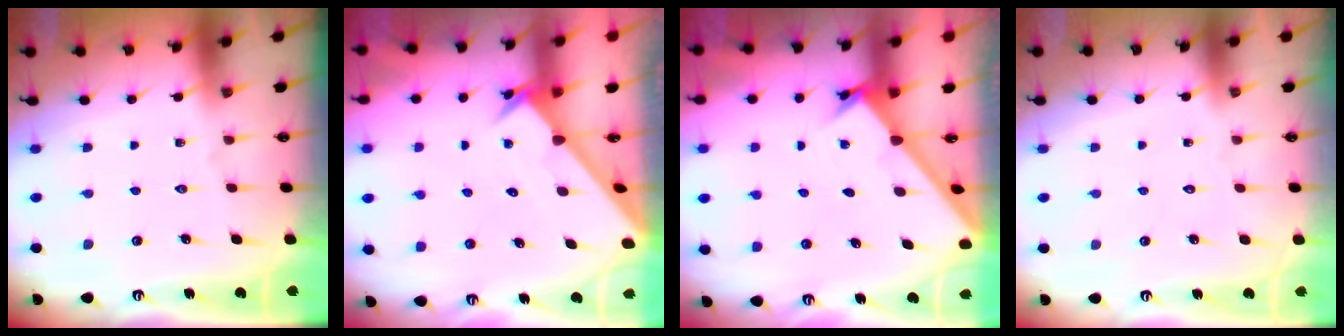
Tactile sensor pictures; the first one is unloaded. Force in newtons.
{"total": 2.7, "press": 2.7, "slide": 0.2}
{"total": 1.8, "press": 1.8, "slide": 0.1}
{"total": 1.6, "press": 1.6, "slide": 0.1}